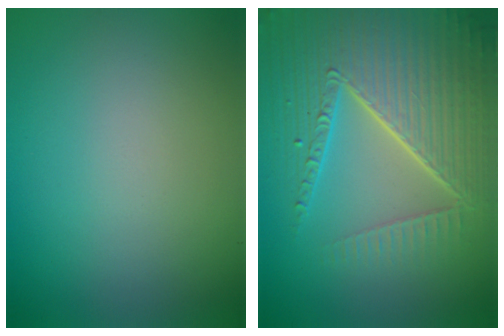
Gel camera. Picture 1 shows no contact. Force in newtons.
{"total": 8.5, "press": 6.0, "slide": 6.1}